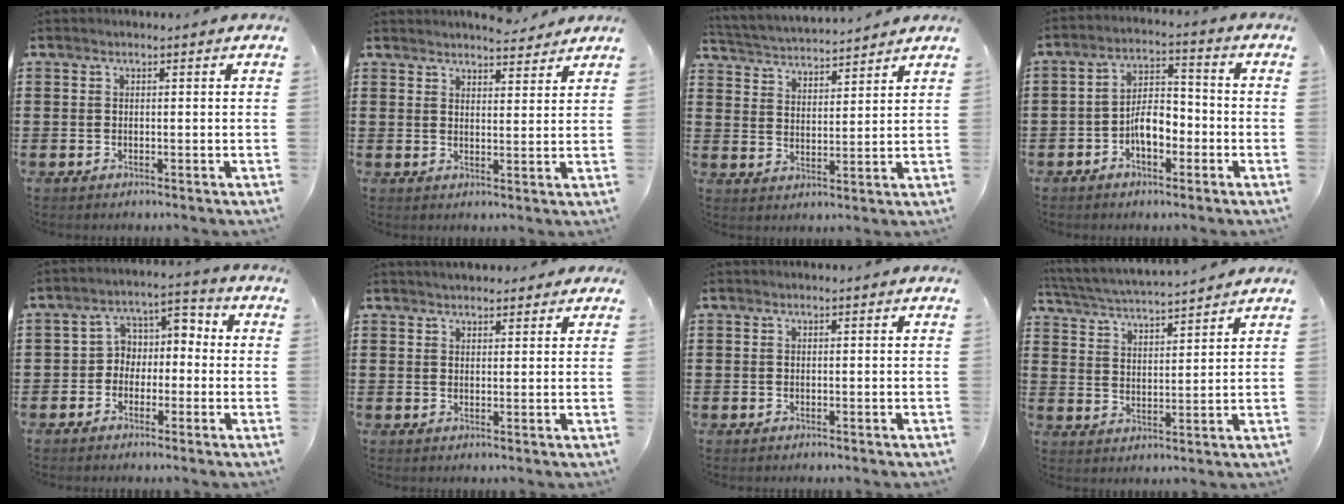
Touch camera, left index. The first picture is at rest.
{"total": 3.6, "force": [3.5, 0.3, 0.3], "torque": [-0.008, -0.015, 0.066]}
{"total": 3.5, "force": [3.5, 0.2, 0.0], "torque": [-0.018, -0.021, 0.059]}
{"total": 5.7, "force": [-2.3, 2.9, 4.3], "torque": [-0.074, 0.007, -0.047]}
{"total": 3.9, "force": [-1.8, 3.4, 0.7], "torque": [-0.031, 0.003, -0.047]}
{"total": 2.2, "force": [2.1, 0.6, 0.3], "torque": [-0.011, 0.004, 0.039]}
{"total": 0.0}
{"total": 4.3, "force": [4.2, -0.1, 1.0], "torque": [-0.040, -0.025, 0.070]}